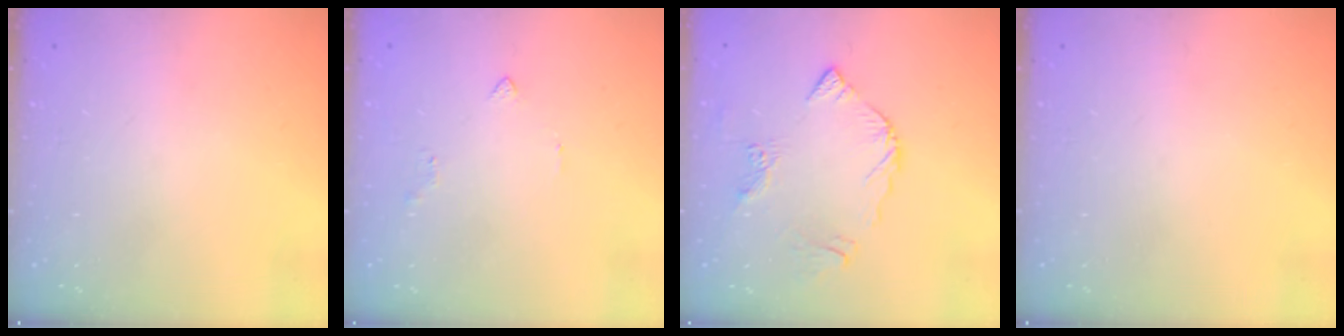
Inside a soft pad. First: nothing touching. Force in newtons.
{"total": 2.2, "press": 2.1, "slide": 0.5}
{"total": 7.5, "press": 7.4, "slide": 0.7}
{"total": 0.0}